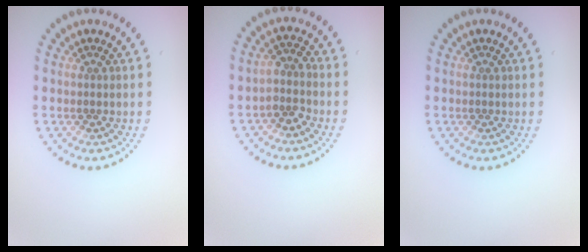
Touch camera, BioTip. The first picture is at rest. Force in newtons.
{"total": 2.0, "press": 1.6, "slide": 1.2}
{"total": 0.0}